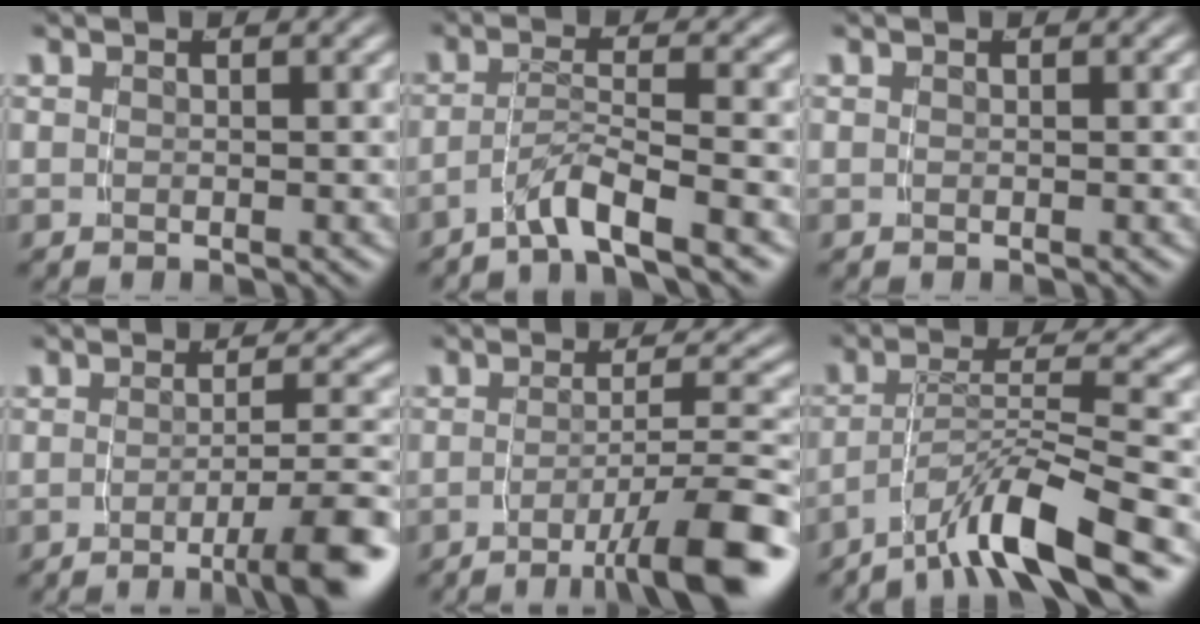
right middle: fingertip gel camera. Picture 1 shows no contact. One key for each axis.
{"total": 3.8, "fx": -2.9, "fy": 0.0, "fz": 2.4, "tx": -0.039, "ty": -0.007, "tz": -0.043}
{"total": 0.0}
{"total": 6.9, "fx": -4.2, "fy": 0.8, "fz": 5.4, "tx": -0.069, "ty": -0.005, "tz": -0.063}
{"total": 8.6, "fx": -5.3, "fy": 1.5, "fz": 6.6, "tx": -0.089, "ty": -0.018, "tz": -0.071}
{"total": 6.4, "fx": -3.9, "fy": 1.4, "fz": 4.8, "tx": -0.074, "ty": -0.007, "tz": -0.059}